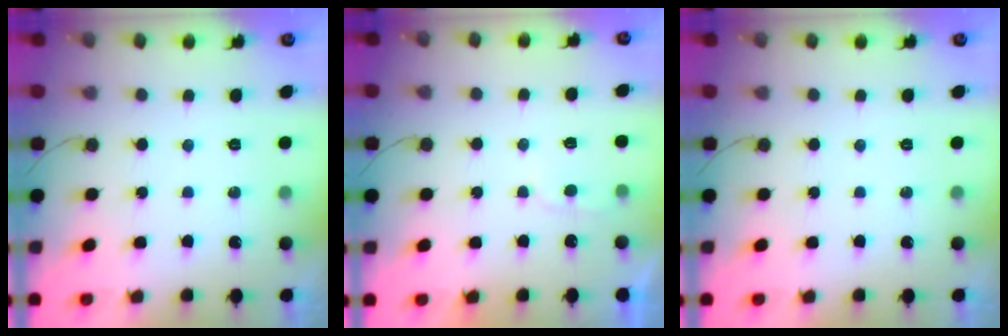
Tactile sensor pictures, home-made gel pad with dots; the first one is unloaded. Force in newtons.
{"total": 2.5, "press": 2.5, "slide": 0.3}
{"total": 0.0}